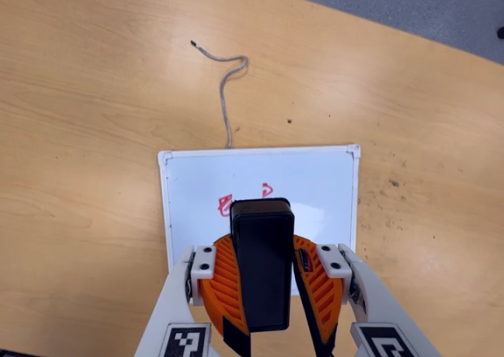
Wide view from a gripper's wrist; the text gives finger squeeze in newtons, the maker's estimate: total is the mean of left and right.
{"total": 10.6, "left": 10.0, "right": 11.2}